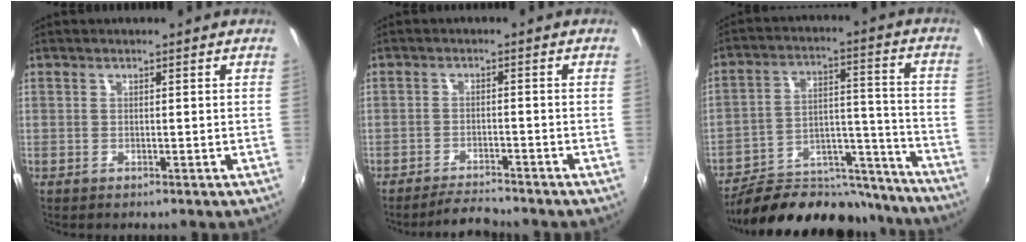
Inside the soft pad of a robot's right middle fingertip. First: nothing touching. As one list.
[{"total": 4.8, "force": [-4.6, 0.4, 1.2], "torque": [-0.042, -0.007, -0.078]}, {"total": 23.6, "force": [-20.7, 7.9, 8.3], "torque": [-0.134, 0.044, -0.278]}]